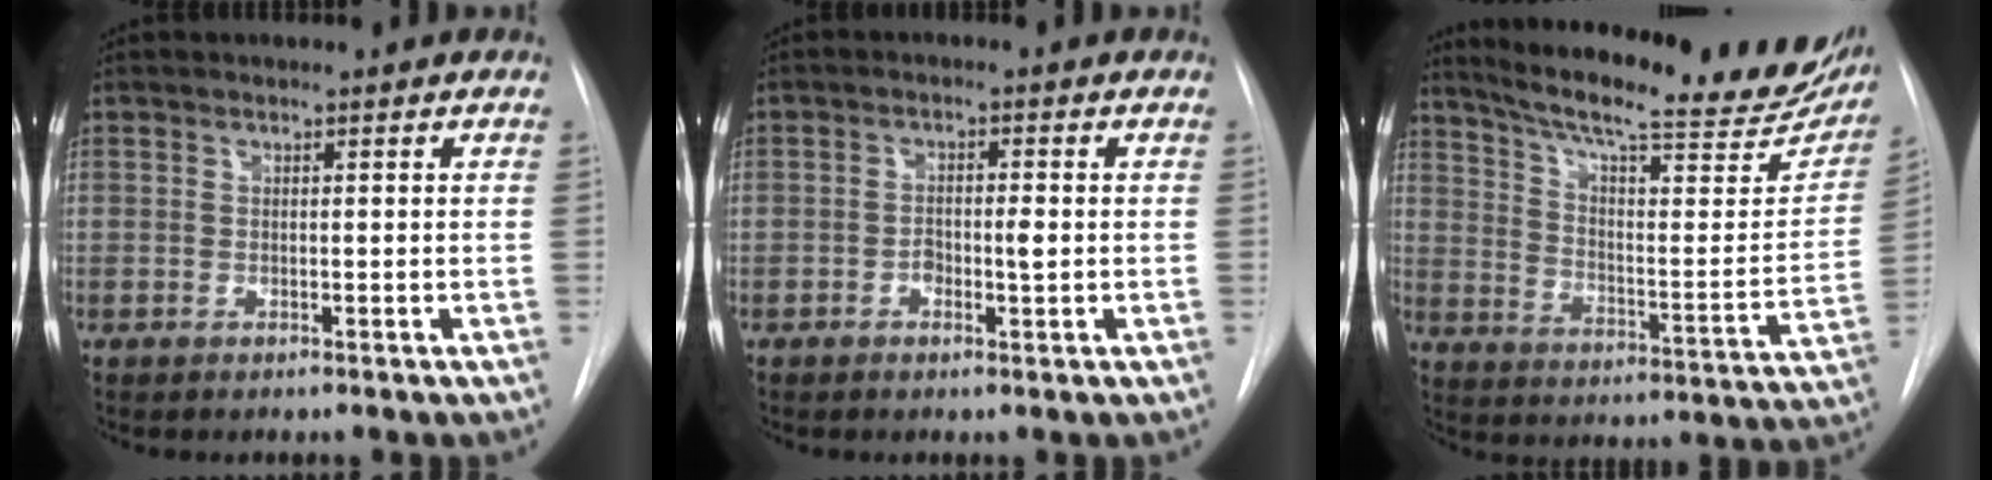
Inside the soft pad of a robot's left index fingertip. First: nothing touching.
{"total": 2.6, "force": [-1.0, 0.8, 2.3], "torque": [-0.038, -0.002, -0.016]}
{"total": 28.0, "force": [23.0, 5.3, 15.1], "torque": [-0.226, -0.044, 0.298]}